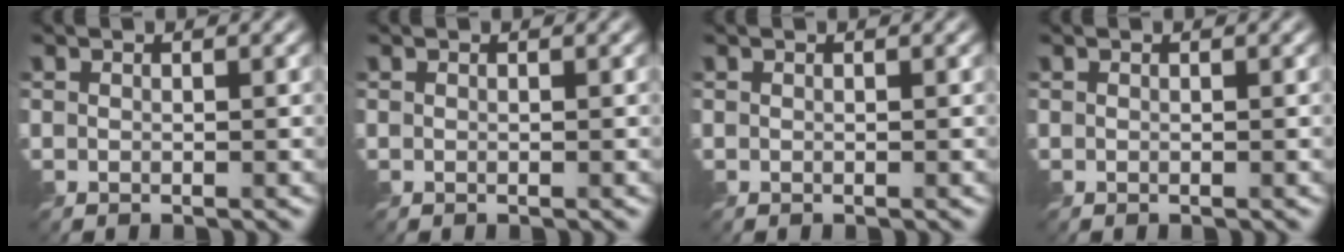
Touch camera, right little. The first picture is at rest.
{"total": 0.0}
{"total": 0.0}
{"total": 0.0}